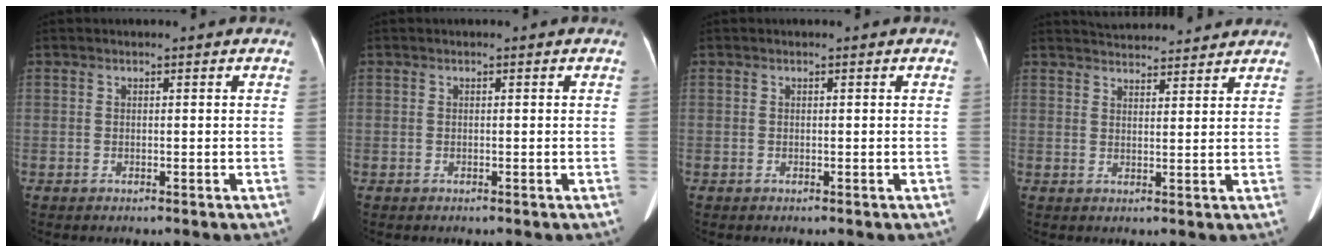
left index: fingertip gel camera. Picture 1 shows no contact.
{"total": 0.0}
{"total": 0.0}
{"total": 10.7, "force": [10.3, 1.5, 2.4], "torque": [-0.041, 0.020, 0.140]}